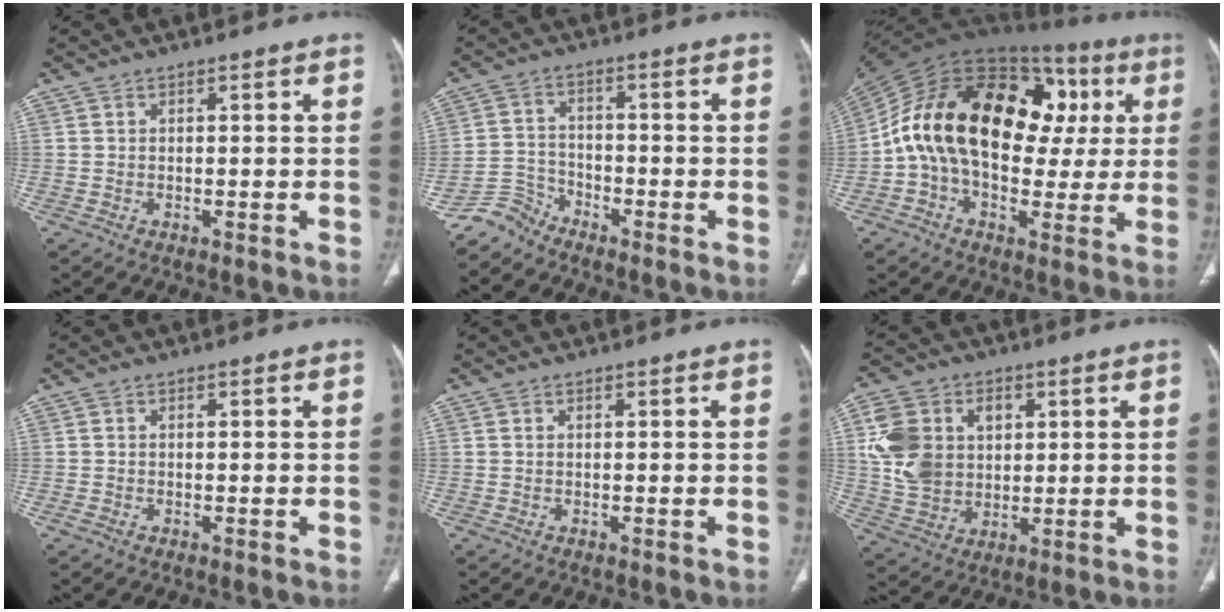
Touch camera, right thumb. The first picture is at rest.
{"total": 4.6, "force": [-4.3, 1.3, -0.5], "torque": [0.010, 0.024, -0.093]}
{"total": 28.0, "force": [4.7, 17.1, 21.7], "torque": [-0.345, 0.058, 0.071]}
{"total": 0.5, "force": [-0.2, 0.4, 0.3], "torque": [-0.012, -0.001, -0.005]}
{"total": 0.0}
{"total": 14.1, "force": [2.9, 11.2, 8.0], "torque": [-0.130, 0.002, 0.061]}